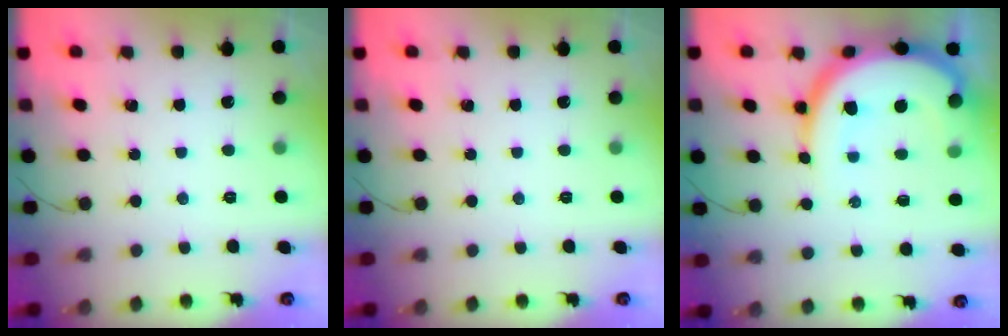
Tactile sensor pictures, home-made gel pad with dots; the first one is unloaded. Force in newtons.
{"total": 0.0}
{"total": 16.4, "press": 16.4, "slide": 1.5}